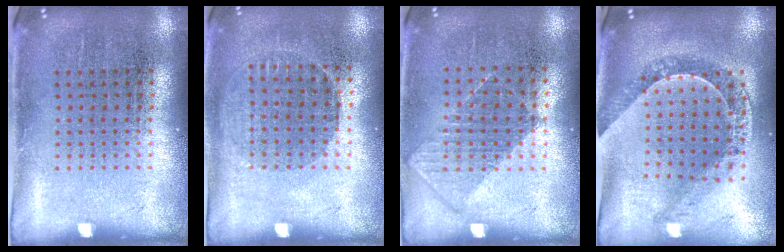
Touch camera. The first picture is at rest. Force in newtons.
{"total": 0.9, "press": 0.8, "slide": 0.4}
{"total": 0.8, "press": 0.8, "slide": 0.4}
{"total": 1.1, "press": 1.0, "slide": 0.2}